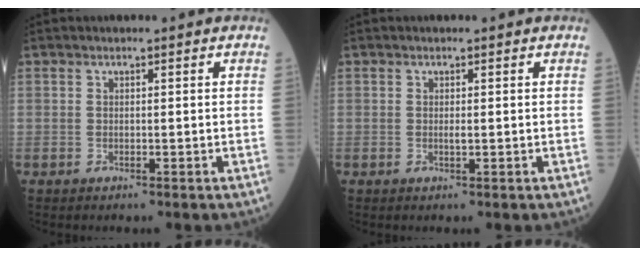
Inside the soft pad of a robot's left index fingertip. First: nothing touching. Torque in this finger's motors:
{"motor_torque": [0.18, -0.02, 0.00, 0.01]}